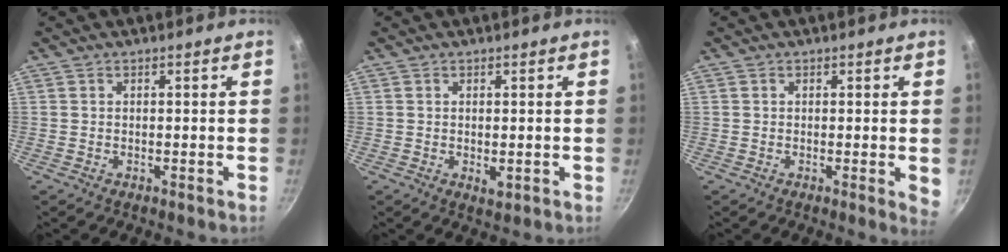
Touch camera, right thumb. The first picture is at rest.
{"total": 1.7, "force": [-0.1, 0.9, 1.5], "torque": [-0.024, -0.005, 0.000]}
{"total": 2.6, "force": [0.1, 0.9, 2.5], "torque": [-0.025, -0.005, -0.001]}